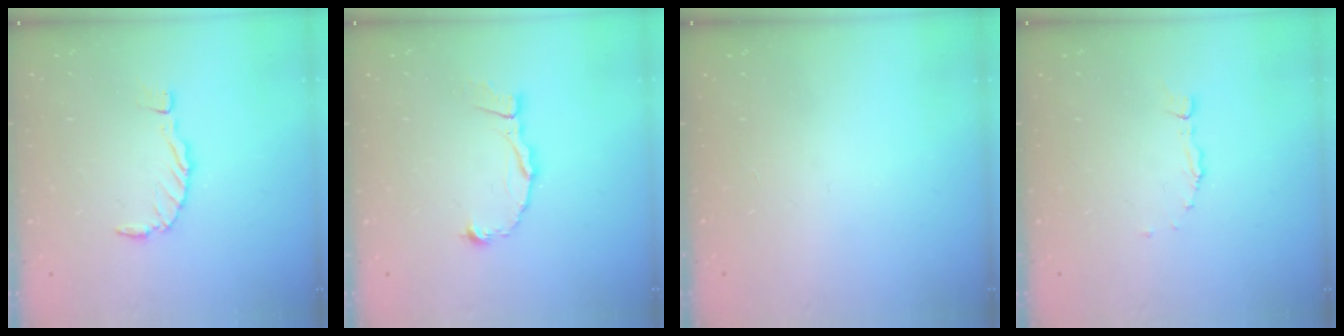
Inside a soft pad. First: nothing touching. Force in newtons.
{"total": 5.1, "press": 5.1, "slide": 0.3}
{"total": 1.6, "press": 1.5, "slide": 0.3}
{"total": 1.7, "press": 1.7, "slide": 0.4}